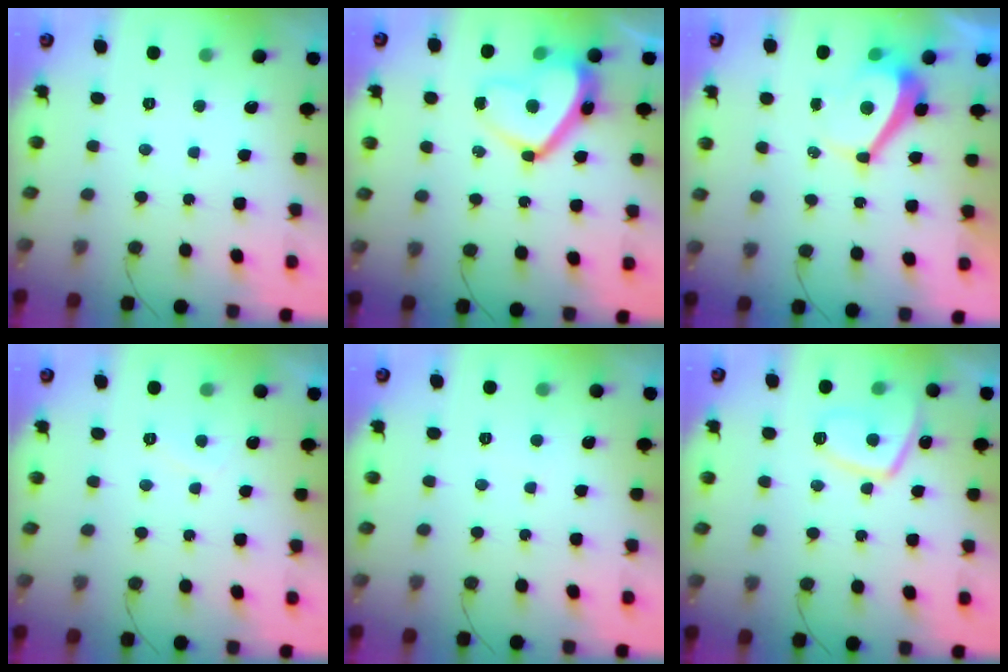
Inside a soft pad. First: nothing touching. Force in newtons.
{"total": 14.5, "press": 14.4, "slide": 1.8}
{"total": 4.9, "press": 4.9, "slide": 0.2}
{"total": 1.6, "press": 1.5, "slide": 0.6}
{"total": 1.0, "press": 1.0, "slide": 0.2}
{"total": 10.4, "press": 10.4, "slide": 1.3}